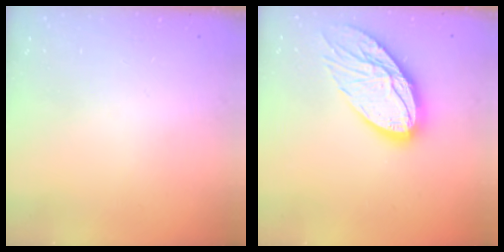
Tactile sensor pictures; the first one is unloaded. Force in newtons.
{"total": 19.1, "press": 19.1, "slide": 1.4}